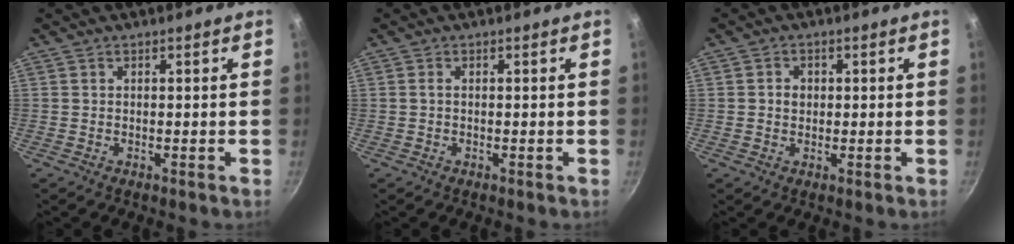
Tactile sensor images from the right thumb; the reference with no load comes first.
{"total": 0.7, "force": [0.1, 0.4, 0.5], "torque": [-0.011, 0.003, 0.000]}
{"total": 2.3, "force": [0.1, 2.0, 1.1], "torque": [-0.008, 0.001, 0.000]}